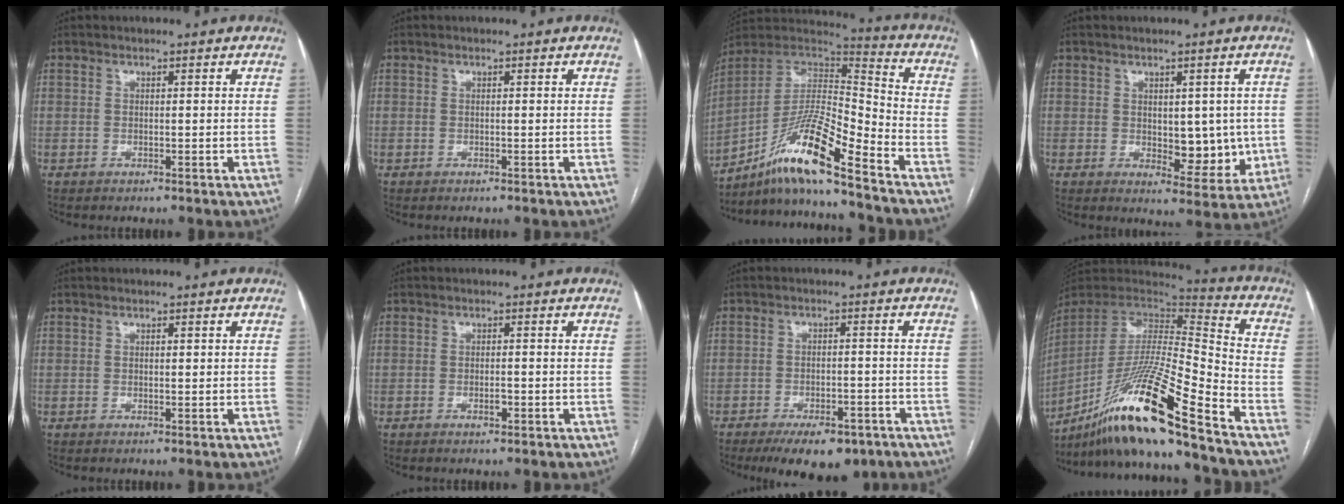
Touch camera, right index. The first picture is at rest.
{"total": 0.0}
{"total": 15.2, "force": [-10.7, 0.4, 10.8], "torque": [-0.203, 0.012, -0.190]}
{"total": 7.1, "force": [0.0, 3.9, 5.9], "torque": [-0.059, -0.002, 0.015]}
{"total": 0.7, "force": [0.2, 0.2, 0.6], "torque": [-0.009, 0.001, 0.002]}
{"total": 1.2, "force": [-0.5, 0.4, 1.1], "torque": [-0.019, 0.001, -0.004]}
{"total": 10.2, "force": [-7.2, 4.1, 5.9], "torque": [-0.079, -0.003, -0.105]}
{"total": 23.6, "force": [-17.2, -1.0, 16.1], "torque": [-0.326, -0.034, -0.317]}